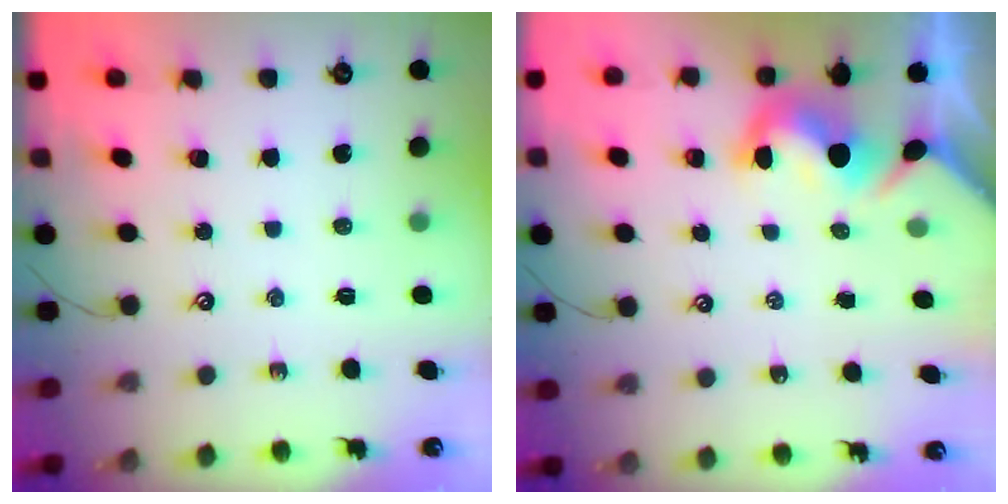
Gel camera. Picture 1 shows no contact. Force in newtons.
{"total": 5.1, "press": 5.1, "slide": 0.5}